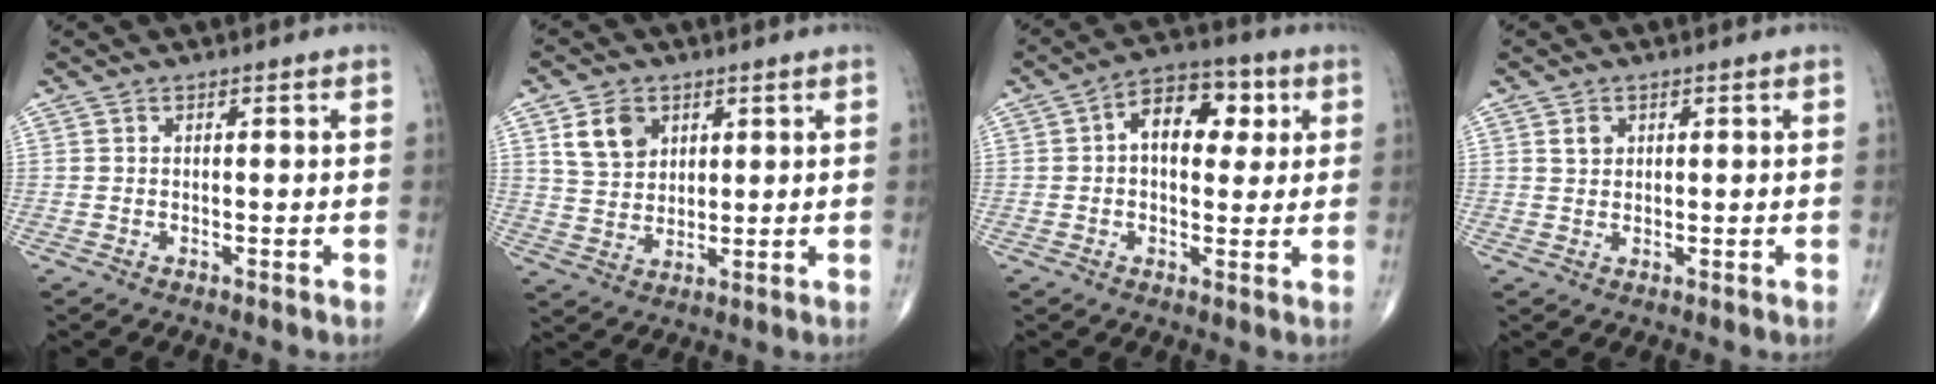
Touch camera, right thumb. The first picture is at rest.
{"total": 7.4, "force": [3.3, 5.5, 3.8], "torque": [-0.048, -0.015, 0.065]}
{"total": 11.3, "force": [2.5, 7.0, 8.5], "torque": [-0.092, 0.017, 0.029]}
{"total": 2.0, "force": [0.8, 1.5, 0.9], "torque": [-0.009, -0.004, 0.015]}